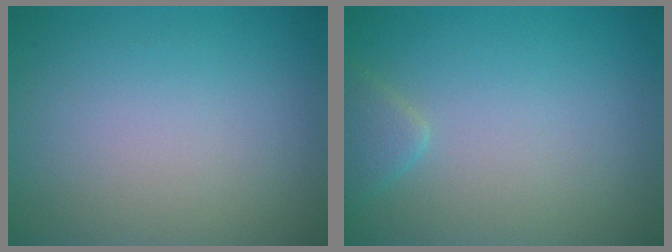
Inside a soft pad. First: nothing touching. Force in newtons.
{"total": 1.5, "press": 1.5, "slide": 0.2}